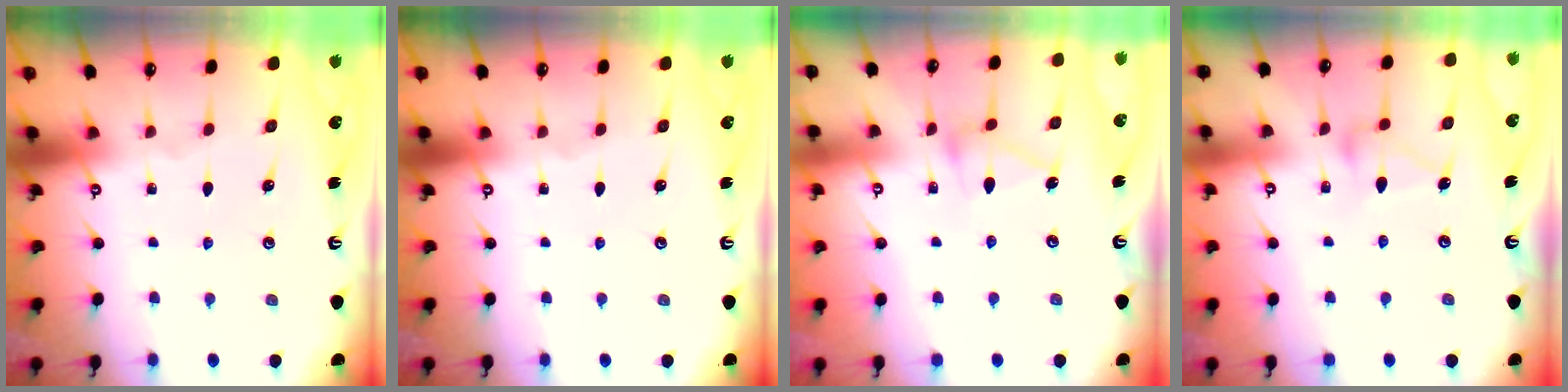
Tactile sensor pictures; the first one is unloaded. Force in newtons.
{"total": 0.0}
{"total": 9.7, "press": 9.7, "slide": 0.6}
{"total": 8.3, "press": 8.3, "slide": 0.5}